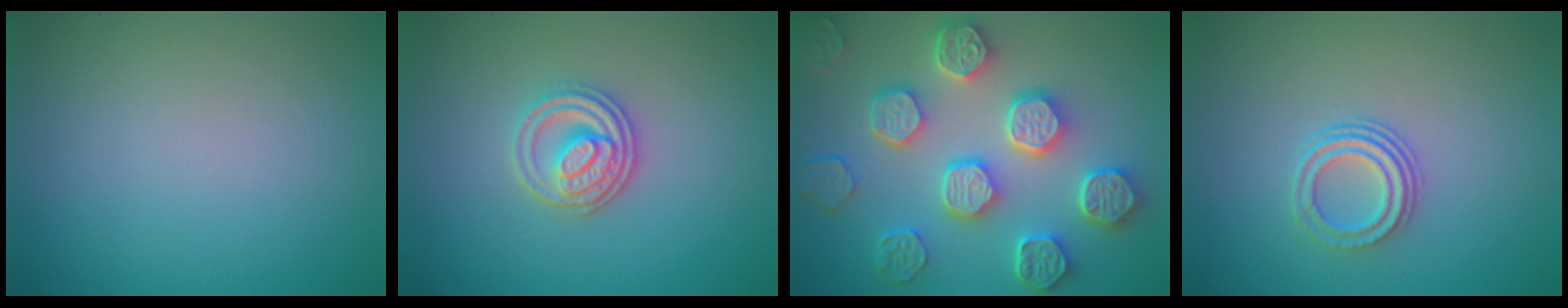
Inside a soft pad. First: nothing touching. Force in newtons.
{"total": 3.3, "press": 2.9, "slide": 1.6}
{"total": 8.0, "press": 6.7, "slide": 4.4}
{"total": 3.0, "press": 2.2, "slide": 2.0}